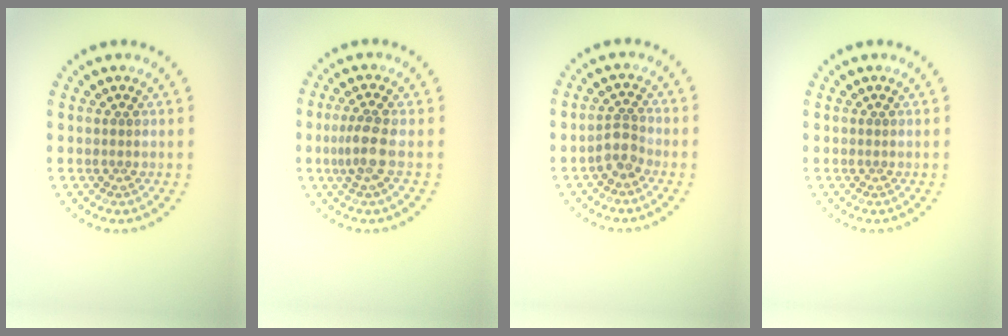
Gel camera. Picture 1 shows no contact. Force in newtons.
{"total": 2.7, "press": 2.2, "slide": 1.5}
{"total": 2.1, "press": 1.7, "slide": 1.2}
{"total": 0.0}